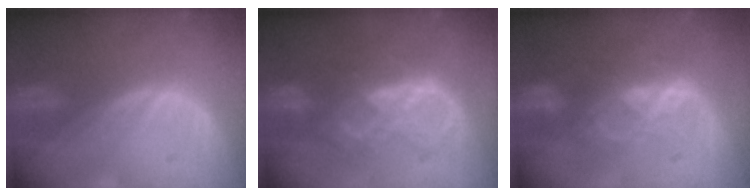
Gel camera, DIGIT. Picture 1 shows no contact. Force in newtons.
{"total": 7.7, "press": 7.7, "slide": 0.5}
{"total": 6.8, "press": 6.7, "slide": 1.5}